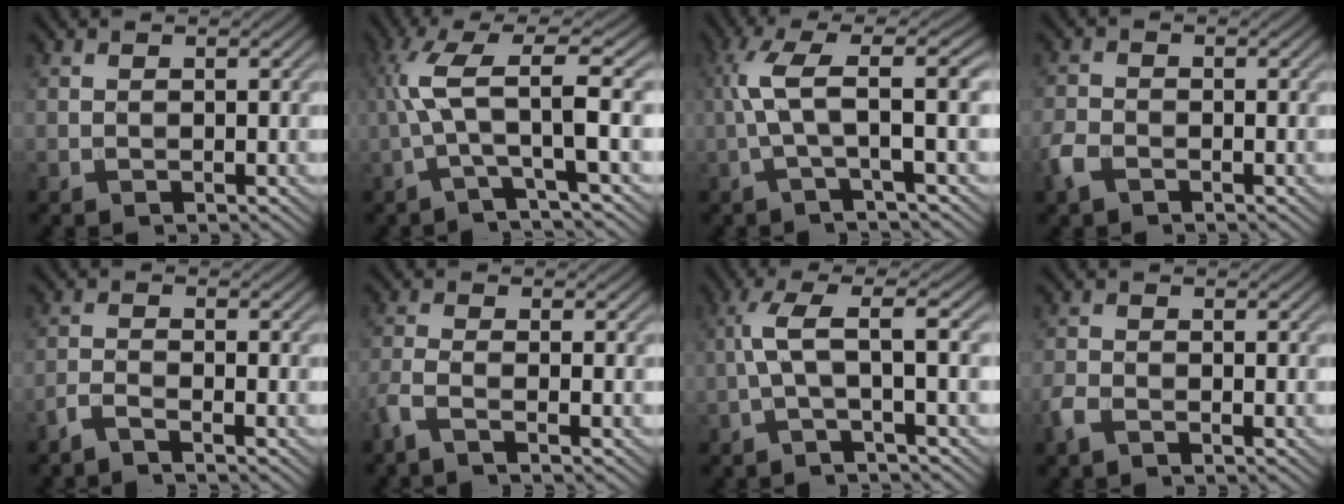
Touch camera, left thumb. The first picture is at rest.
{"total": 7.5, "force": [-0.4, 0.9, 7.4], "torque": [-0.152, 0.022, -0.017]}
{"total": 6.8, "force": [0.0, 0.9, 6.7], "torque": [-0.133, 0.027, -0.011]}
{"total": 2.9, "force": [-1.9, 1.6, 1.6], "torque": [-0.041, -0.005, -0.049]}
{"total": 2.4, "force": [-2.0, 0.3, 1.2], "torque": [-0.026, -0.003, -0.053]}
{"total": 3.3, "force": [-2.1, 0.5, 2.4], "torque": [-0.056, -0.005, -0.060]}
{"total": 4.9, "force": [-0.3, 0.6, 4.9], "torque": [-0.098, 0.023, -0.019]}
{"total": 2.2, "force": [-1.5, 0.9, 1.3], "torque": [-0.036, -0.003, -0.038]}